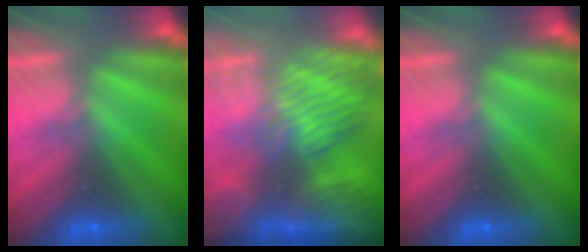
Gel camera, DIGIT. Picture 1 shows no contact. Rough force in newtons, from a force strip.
{"total": 7.3}
{"total": 0.0}